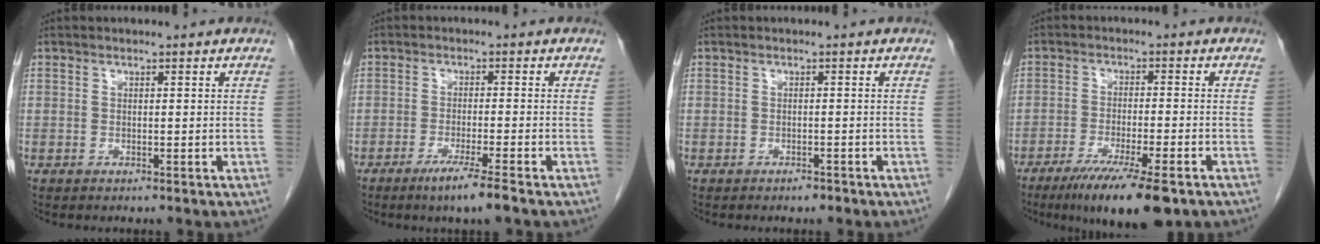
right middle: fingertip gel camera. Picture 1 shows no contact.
{"total": 5.1, "force": [-3.3, -0.7, 3.7], "torque": [-0.065, -0.014, -0.063]}
{"total": 0.9, "force": [-0.7, 0.3, 0.4], "torque": [-0.007, 0.001, -0.010]}
{"total": 11.4, "force": [-7.7, 1.2, 8.4], "torque": [-0.131, -0.025, -0.118]}